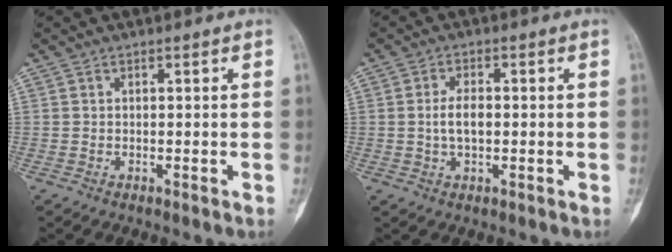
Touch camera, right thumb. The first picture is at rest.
{"total": 4.3, "force": [-0.1, 2.2, 3.7], "torque": [-0.072, 0.005, -0.002]}